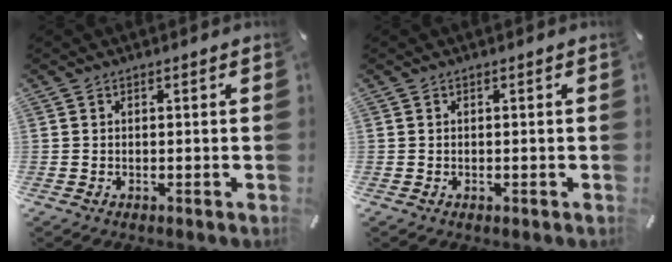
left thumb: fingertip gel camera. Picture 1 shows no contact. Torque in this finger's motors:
{"motor_torque": [-0.05, -0.11, -0.10, -0.24, 0.00]}